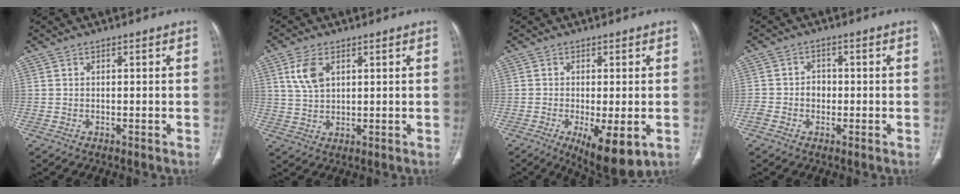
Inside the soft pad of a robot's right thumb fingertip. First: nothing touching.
{"total": 6.2, "force": [2.5, 3.6, 4.4], "torque": [-0.089, -0.004, 0.054]}
{"total": 10.6, "force": [-3.7, 3.5, 9.3], "torque": [-0.140, -0.017, -0.048]}
{"total": 3.6, "force": [-0.7, 3.0, 1.9], "torque": [-0.020, 0.015, -0.016]}